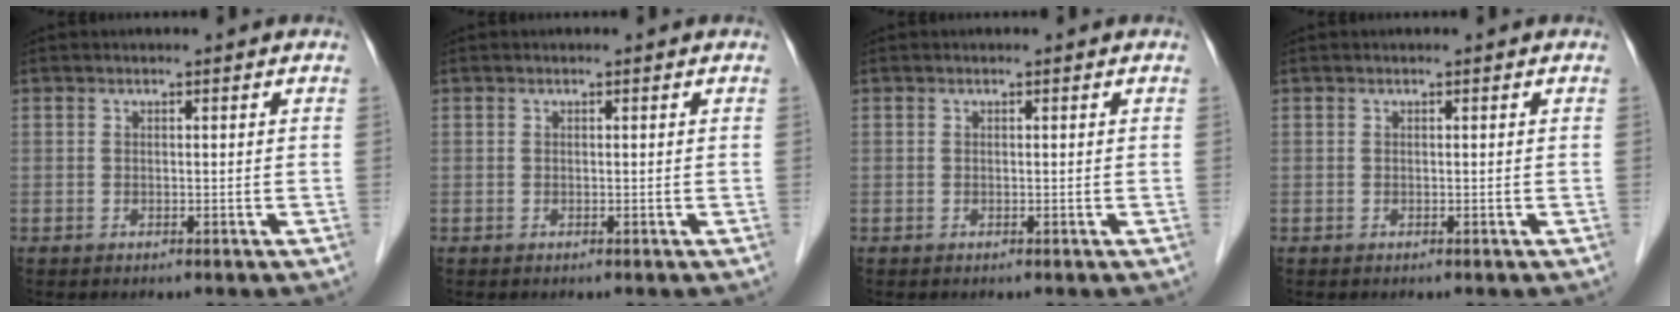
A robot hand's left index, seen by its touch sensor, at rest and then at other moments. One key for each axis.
{"total": 0.0}
{"total": 0.0}
{"total": 0.0}